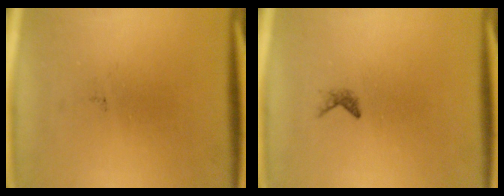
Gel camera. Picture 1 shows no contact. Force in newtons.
{"total": 0.6}